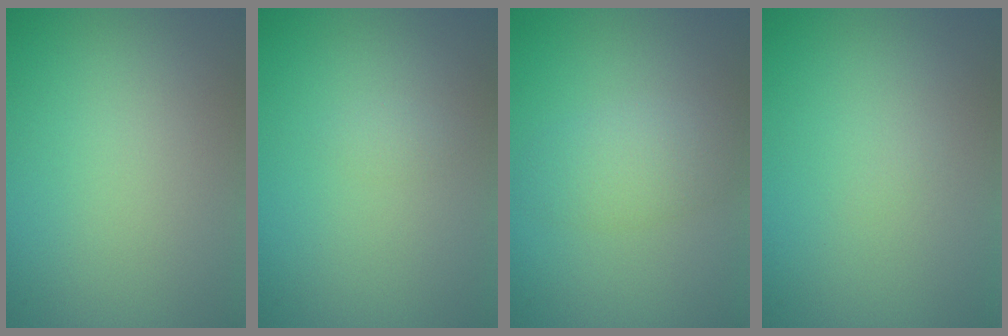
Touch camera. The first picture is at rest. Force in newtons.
{"total": 0.6, "press": 0.6, "slide": 0.1}
{"total": 2.9, "press": 2.9, "slide": 0.1}
{"total": 0.0}